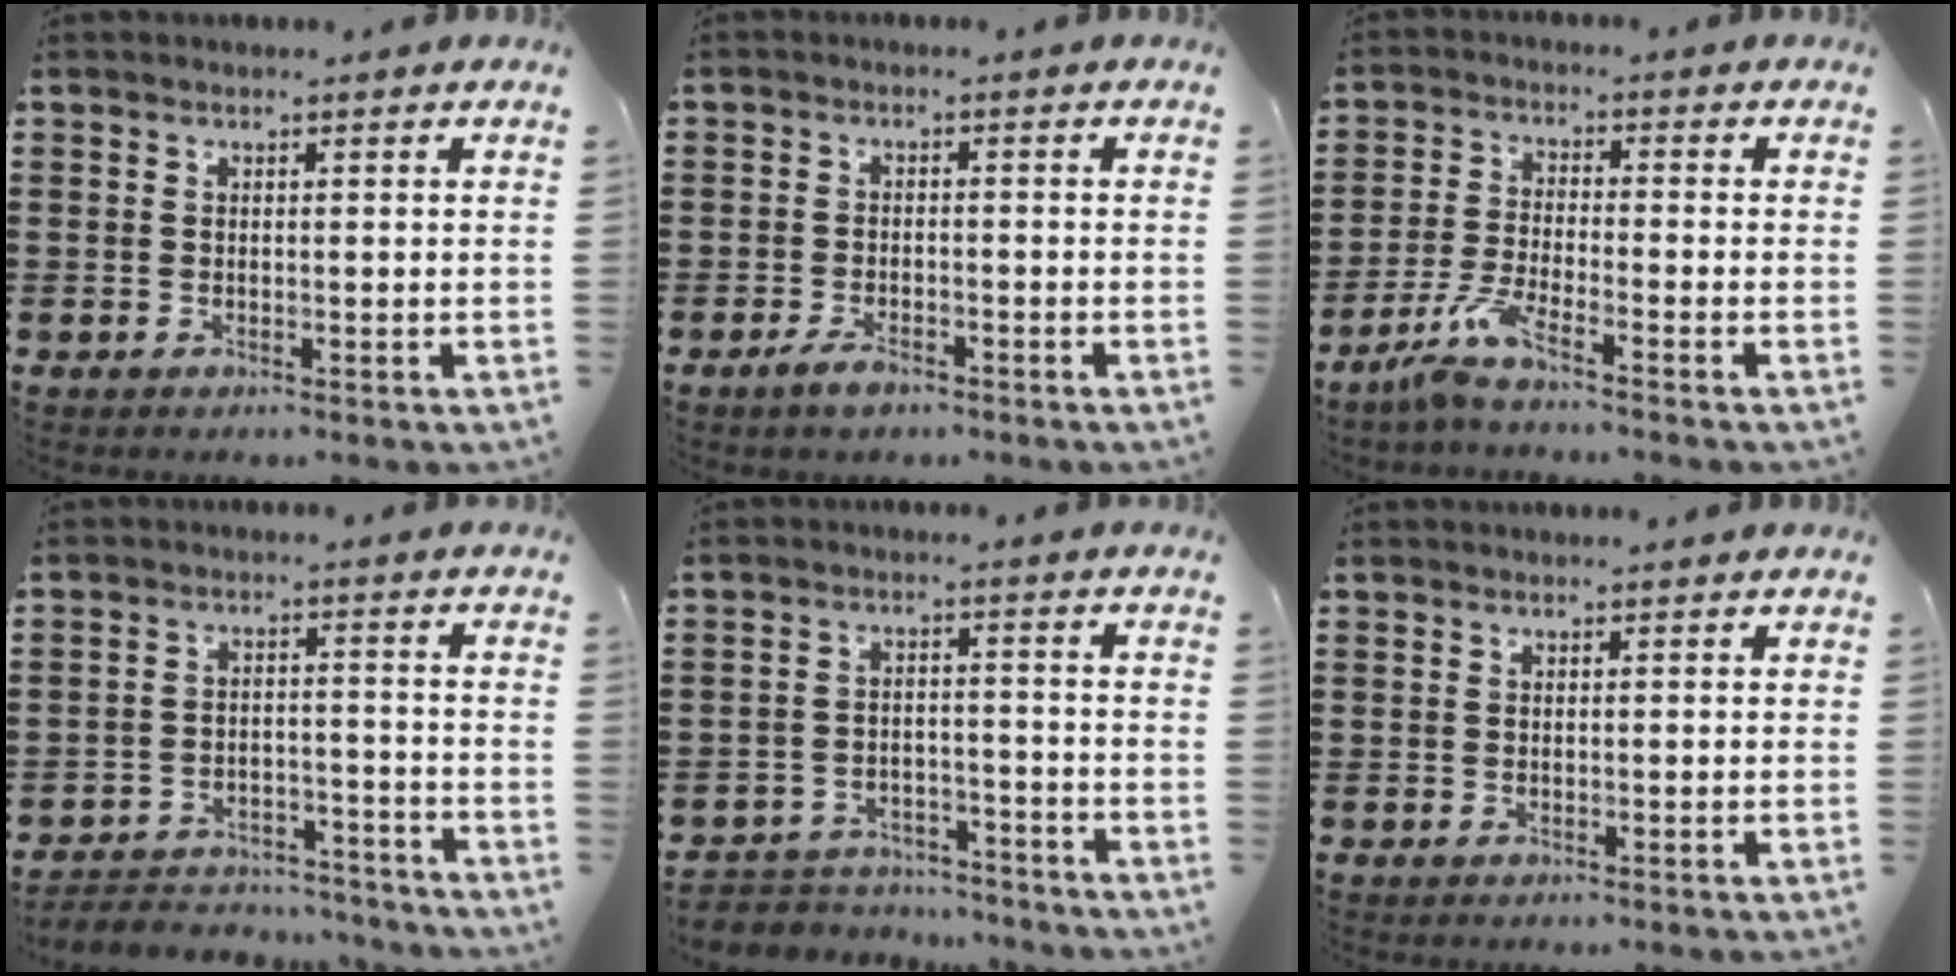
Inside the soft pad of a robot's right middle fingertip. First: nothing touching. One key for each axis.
{"total": 2.5, "fx": -1.9, "fy": 1.0, "fz": 1.3, "tx": -0.032, "ty": -0.001, "tz": -0.037}
{"total": 5.0, "fx": -3.8, "fy": 0.1, "fz": 3.2, "tx": -0.081, "ty": -0.014, "tz": -0.076}
{"total": 4.6, "fx": -4.5, "fy": 1.0, "fz": 0.4, "tx": -0.016, "ty": 0.006, "tz": -0.095}
{"total": 4.5, "fx": -4.4, "fy": 0.9, "fz": -0.1, "tx": -0.011, "ty": 0.003, "tz": -0.096}
{"total": 0.0}